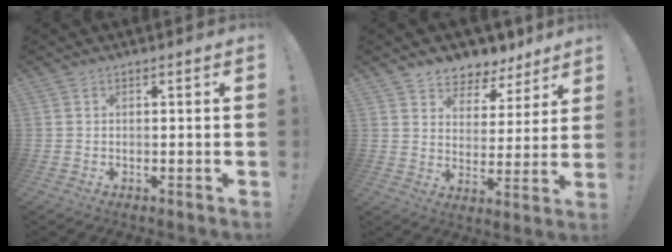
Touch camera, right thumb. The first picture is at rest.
{"total": 6.6, "force": [5.2, 4.0, 0.8], "torque": [-0.005, -0.053, 0.099]}